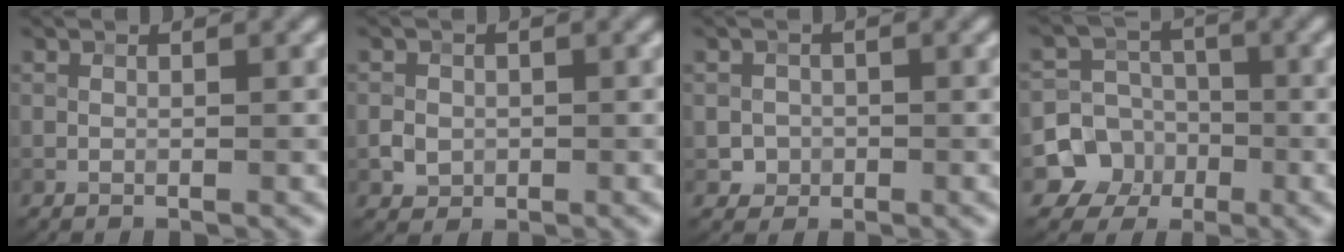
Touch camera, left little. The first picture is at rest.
{"total": 1.5, "force": [-0.2, 1.5, 0.4], "torque": [-0.004, -0.003, -0.003]}
{"total": 1.4, "force": [-0.2, 1.4, 0.1], "torque": [0.011, -0.004, 0.003]}
{"total": 6.9, "force": [-2.6, 6.4, 0.8], "torque": [0.006, -0.003, -0.069]}